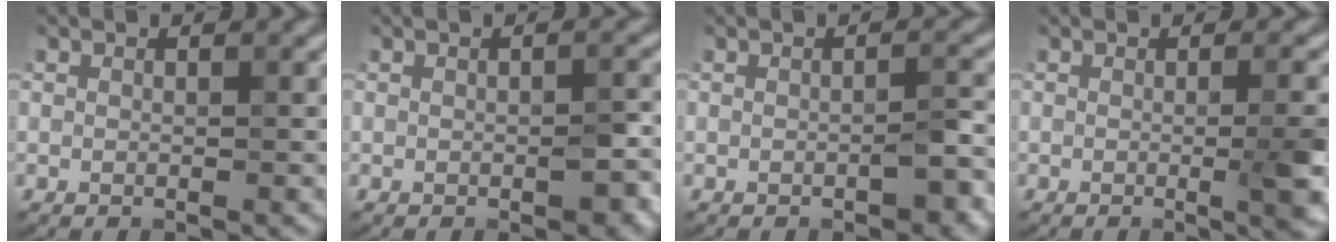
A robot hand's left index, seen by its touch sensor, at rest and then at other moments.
{"total": 2.4, "force": [-0.7, 1.1, 2.1], "torque": [-0.028, -0.002, -0.005]}
{"total": 2.2, "force": [-1.0, 0.7, 1.8], "torque": [-0.024, 0.005, -0.014]}
{"total": 4.9, "force": [-0.5, 1.3, 4.7], "torque": [-0.053, -0.003, -0.007]}